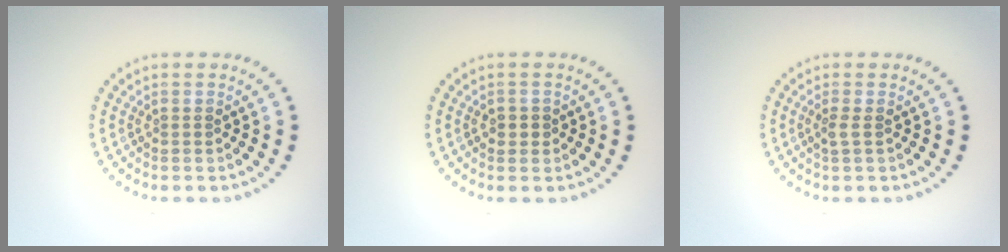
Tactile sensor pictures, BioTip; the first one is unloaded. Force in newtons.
{"total": 1.2, "press": 1.2, "slide": 0.3}
{"total": 0.9, "press": 0.7, "slide": 0.5}